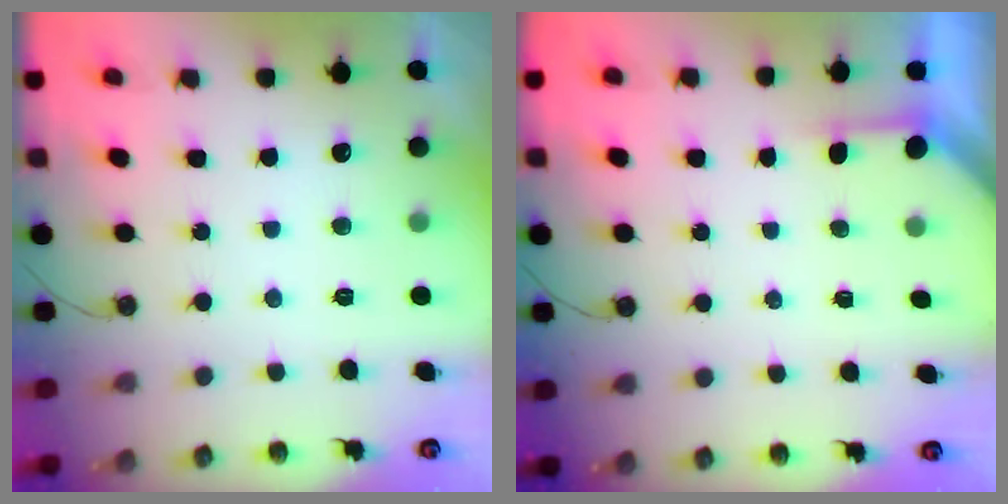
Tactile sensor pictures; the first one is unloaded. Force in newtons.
{"total": 1.9, "press": 1.9, "slide": 0.3}